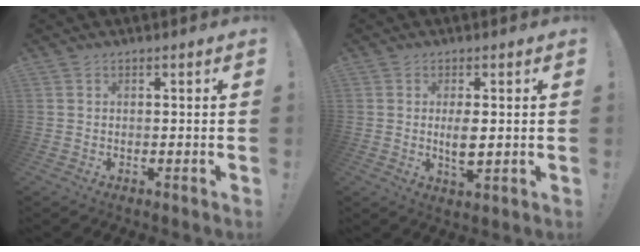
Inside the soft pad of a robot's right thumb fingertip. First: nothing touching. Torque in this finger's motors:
{"motor_torque": [0.74, 0.56, 0.45, -0.13, 0.10]}